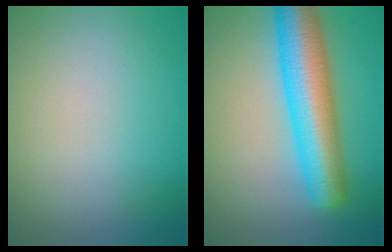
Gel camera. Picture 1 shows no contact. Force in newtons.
{"total": 8.0, "press": 8.0, "slide": 0.2}